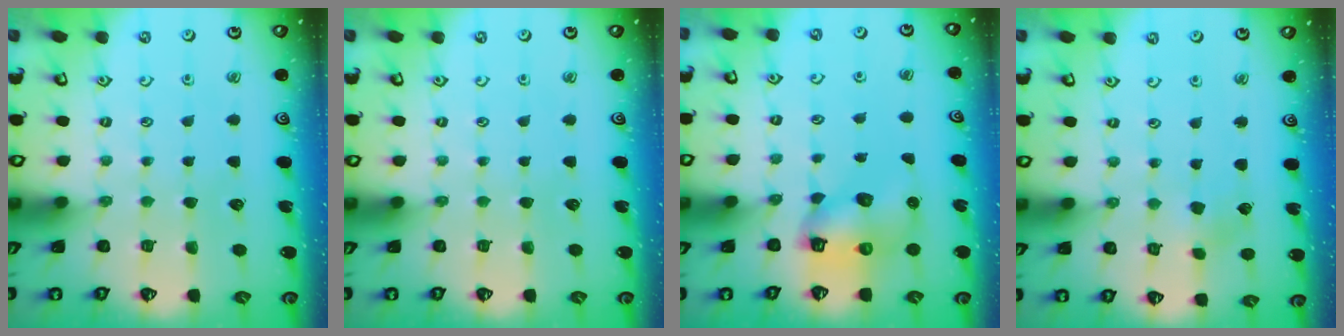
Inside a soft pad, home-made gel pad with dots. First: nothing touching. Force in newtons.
{"total": 0.0}
{"total": 7.7, "press": 7.7, "slide": 0.8}
{"total": 1.9, "press": 1.9, "slide": 0.2}